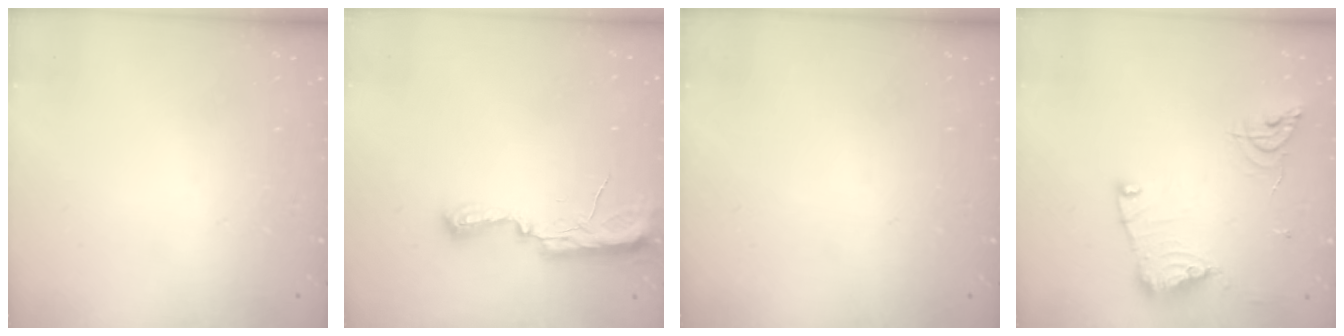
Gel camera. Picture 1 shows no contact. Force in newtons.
{"total": 7.4, "press": 7.4, "slide": 0.7}
{"total": 0.0}
{"total": 13.4, "press": 13.3, "slide": 1.4}